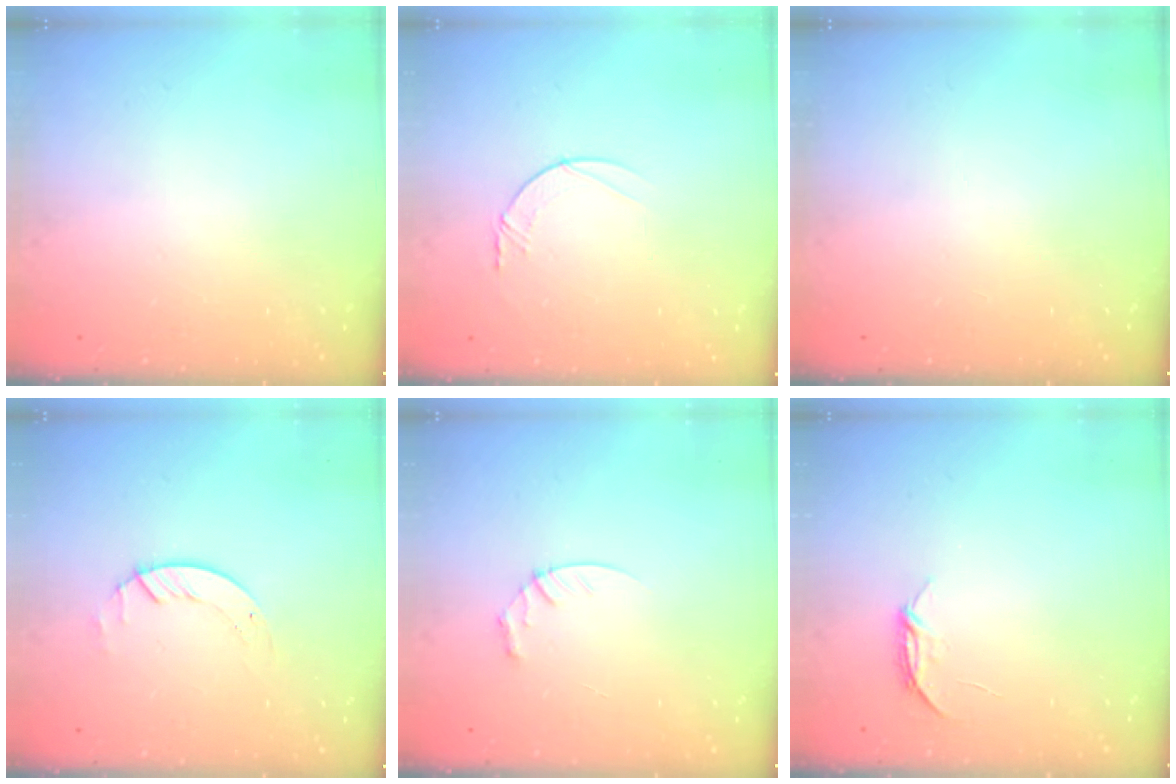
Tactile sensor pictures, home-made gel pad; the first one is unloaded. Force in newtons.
{"total": 4.2, "press": 4.2, "slide": 0.5}
{"total": 0.0}
{"total": 2.0, "press": 2.0, "slide": 0.2}
{"total": 3.5, "press": 3.5, "slide": 0.3}
{"total": 3.8, "press": 3.8, "slide": 0.5}